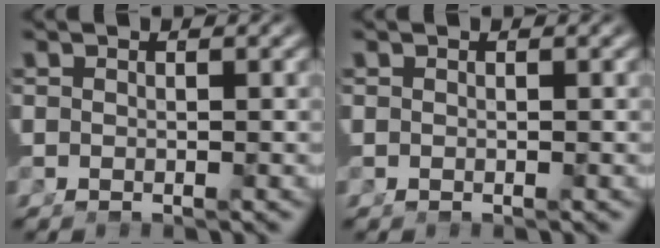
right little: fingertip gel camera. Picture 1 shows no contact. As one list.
[{"total": 0.0}]